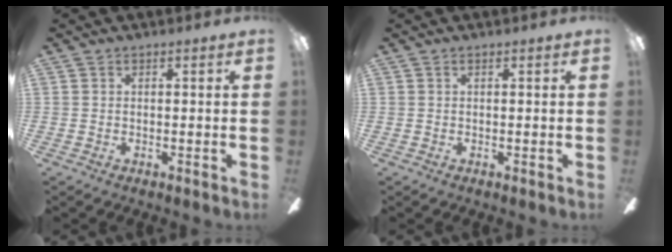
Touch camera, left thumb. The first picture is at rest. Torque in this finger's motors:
{"motor_torque": [0.00, 0.00, -0.07, 0.07, 0.00]}